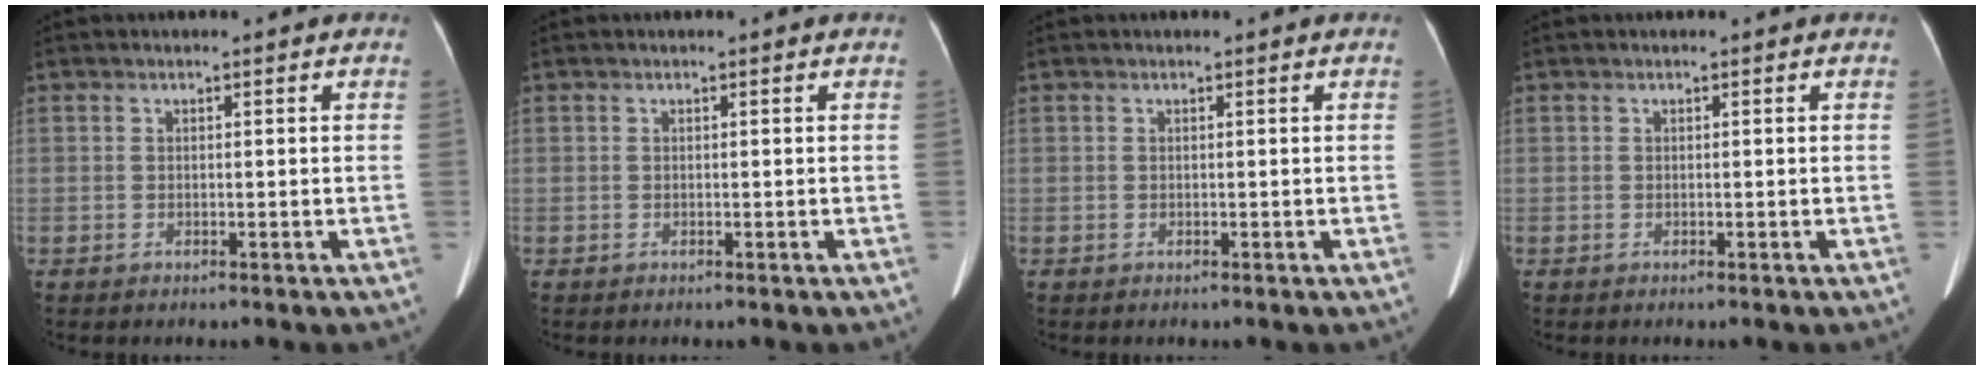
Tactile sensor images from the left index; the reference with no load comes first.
{"total": 0.0}
{"total": 0.0}
{"total": 0.0}